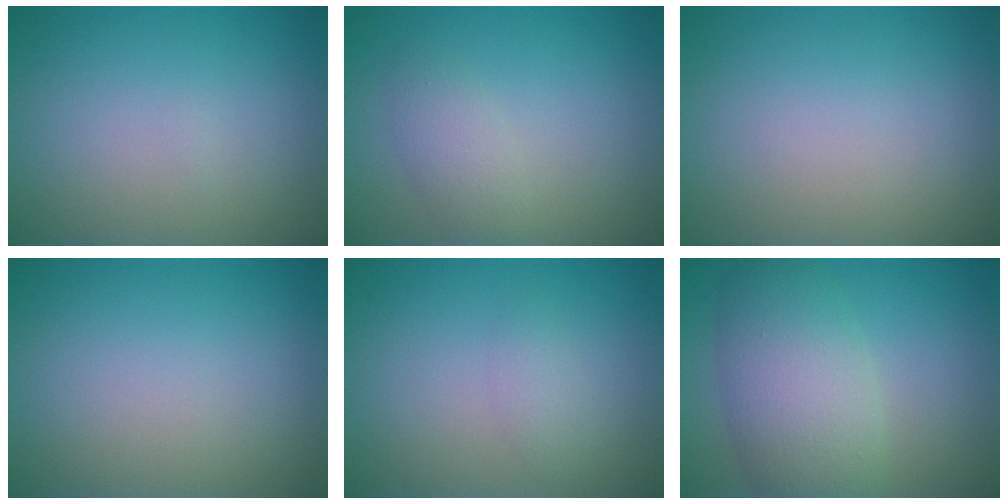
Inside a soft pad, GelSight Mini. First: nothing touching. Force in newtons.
{"total": 2.2, "press": 2.2, "slide": 0.1}
{"total": 0.0}
{"total": 0.0}
{"total": 1.2, "press": 1.2, "slide": 0.1}
{"total": 7.0, "press": 7.0, "slide": 0.2}